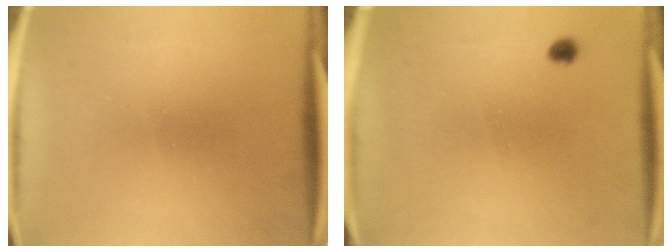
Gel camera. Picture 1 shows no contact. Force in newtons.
{"total": 1.1}